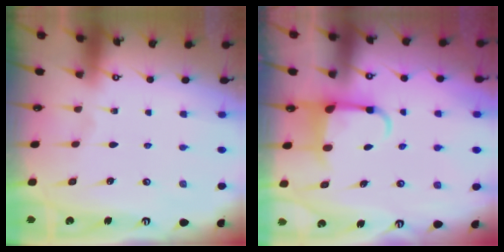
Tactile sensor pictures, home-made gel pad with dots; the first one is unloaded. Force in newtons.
{"total": 6.5, "press": 6.4, "slide": 1.2}